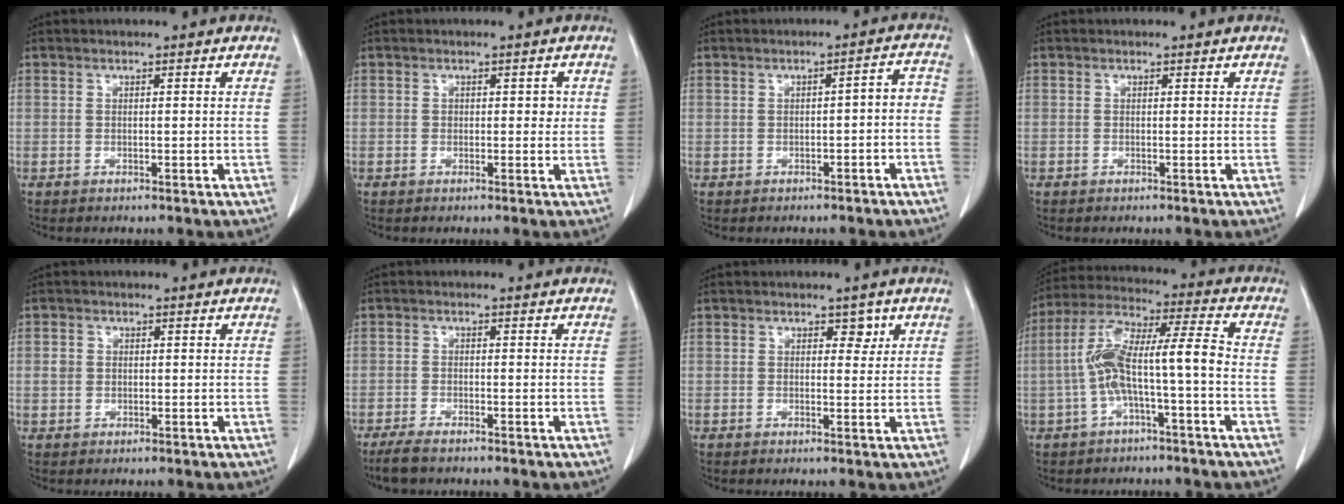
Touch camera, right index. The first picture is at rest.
{"total": 1.7, "force": [0.2, 1.1, 1.3], "torque": [-0.013, 0.007, 0.003]}
{"total": 3.4, "force": [-1.4, 1.1, 2.9], "torque": [-0.034, 0.021, -0.016]}
{"total": 0.0}
{"total": 1.8, "force": [0.1, 1.6, 0.7], "torque": [-0.015, 0.009, 0.005]}
{"total": 3.5, "force": [-2.9, 0.8, 1.9], "torque": [-0.043, -0.009, -0.047]}
{"total": 1.9, "force": [1.0, 1.3, 1.1], "torque": [-0.007, 0.001, 0.011]}
{"total": 10.8, "force": [-2.1, 1.3, 10.5], "torque": [-0.207, 0.036, -0.042]}